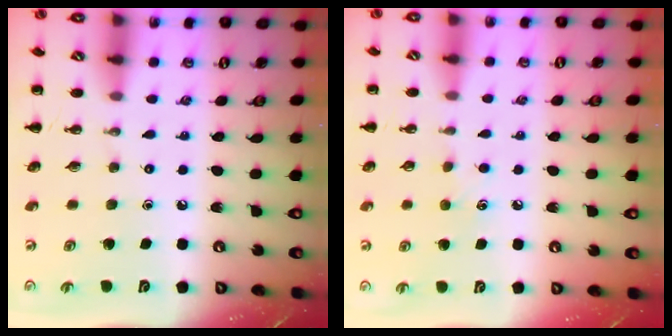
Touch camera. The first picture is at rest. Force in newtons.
{"total": 4.1, "press": 3.9, "slide": 1.2}